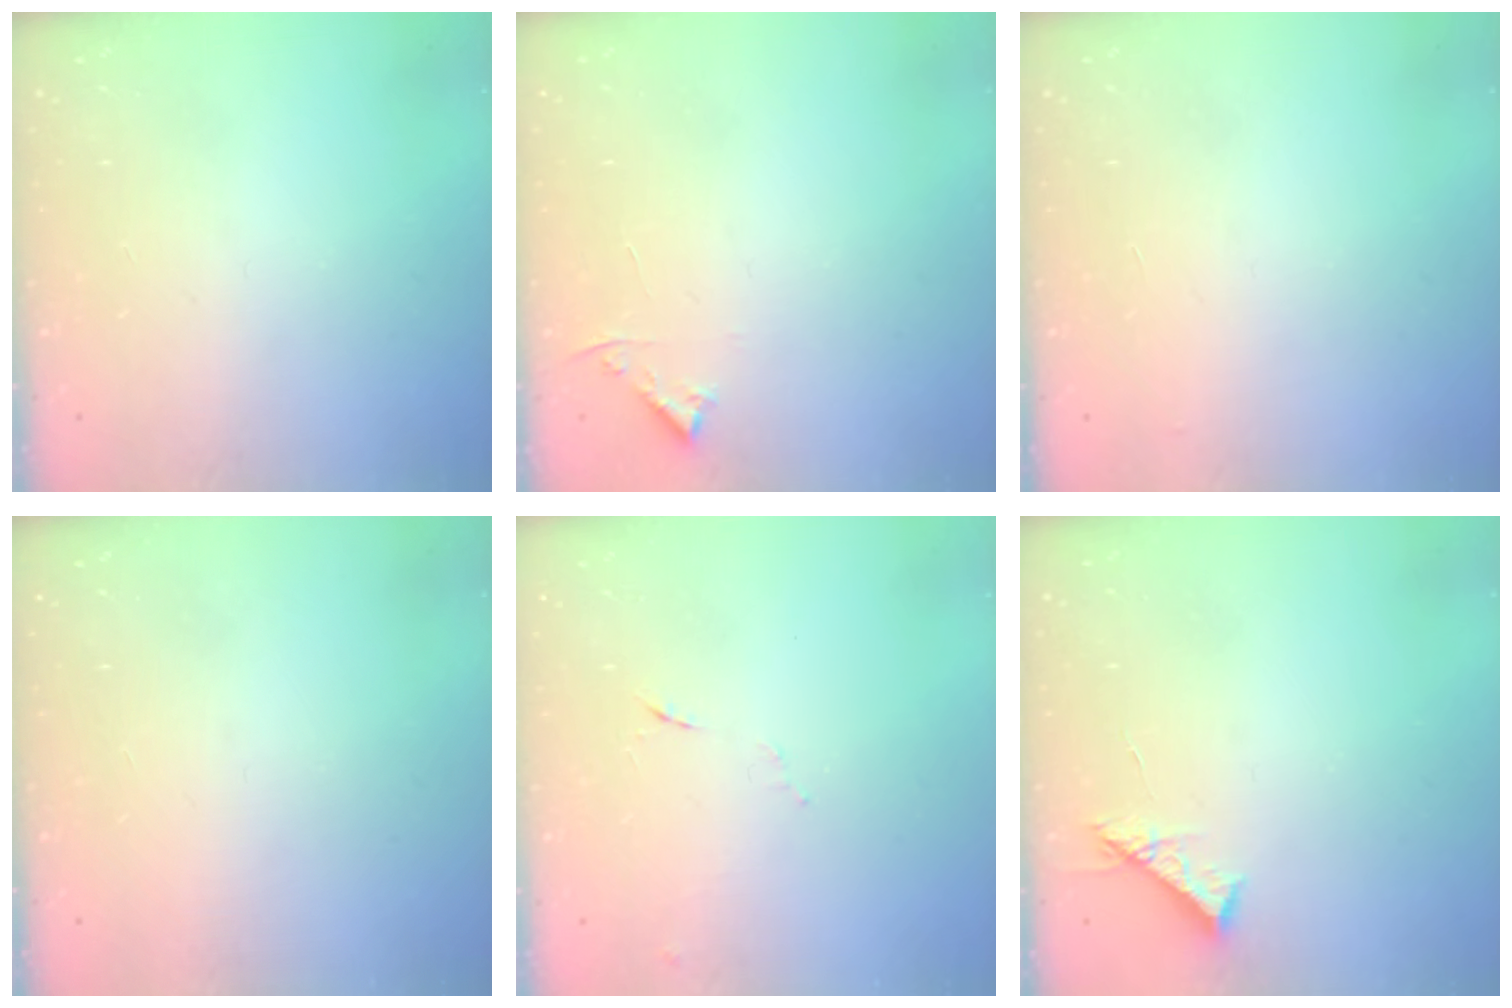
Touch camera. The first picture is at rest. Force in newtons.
{"total": 3.1, "press": 3.0, "slide": 0.3}
{"total": 2.9, "press": 2.9, "slide": 0.1}
{"total": 1.6, "press": 1.6, "slide": 0.1}
{"total": 5.2, "press": 5.1, "slide": 0.8}
{"total": 6.0, "press": 6.0, "slide": 0.5}